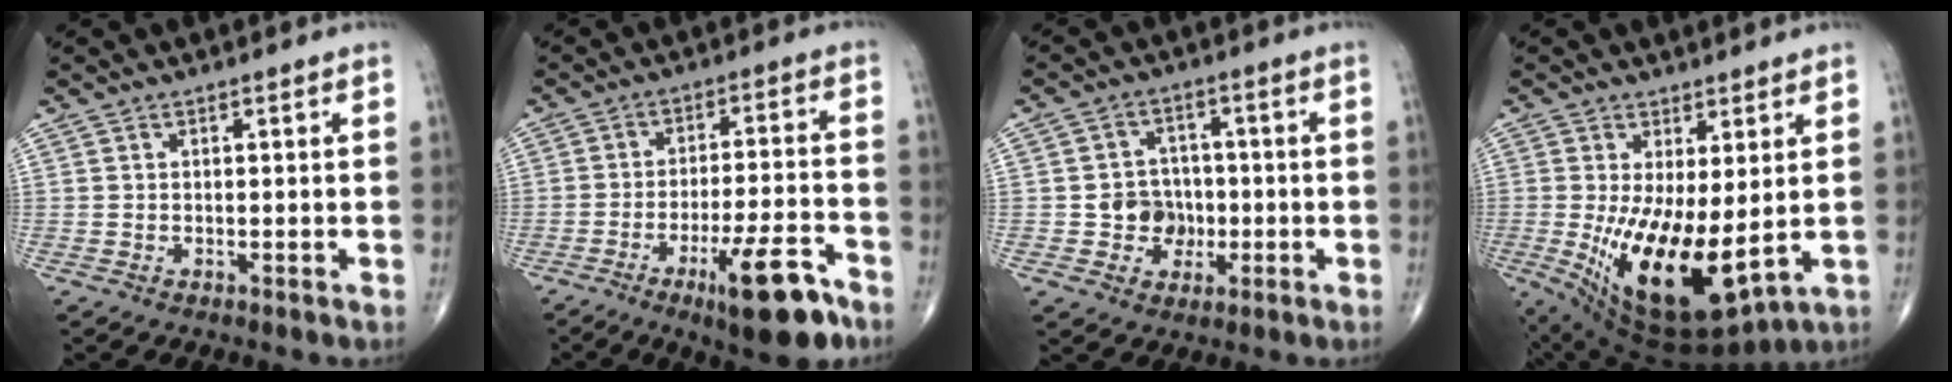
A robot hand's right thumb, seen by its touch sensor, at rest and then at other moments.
{"total": 13.7, "force": [-7.8, 3.4, 10.7], "torque": [-0.160, 0.043, -0.116]}
{"total": 7.0, "force": [-1.3, 6.2, 2.8], "torque": [-0.006, 0.016, -0.022]}
{"total": 16.7, "force": [-1.6, 7.0, 15.1], "torque": [-0.260, -0.035, 0.001]}